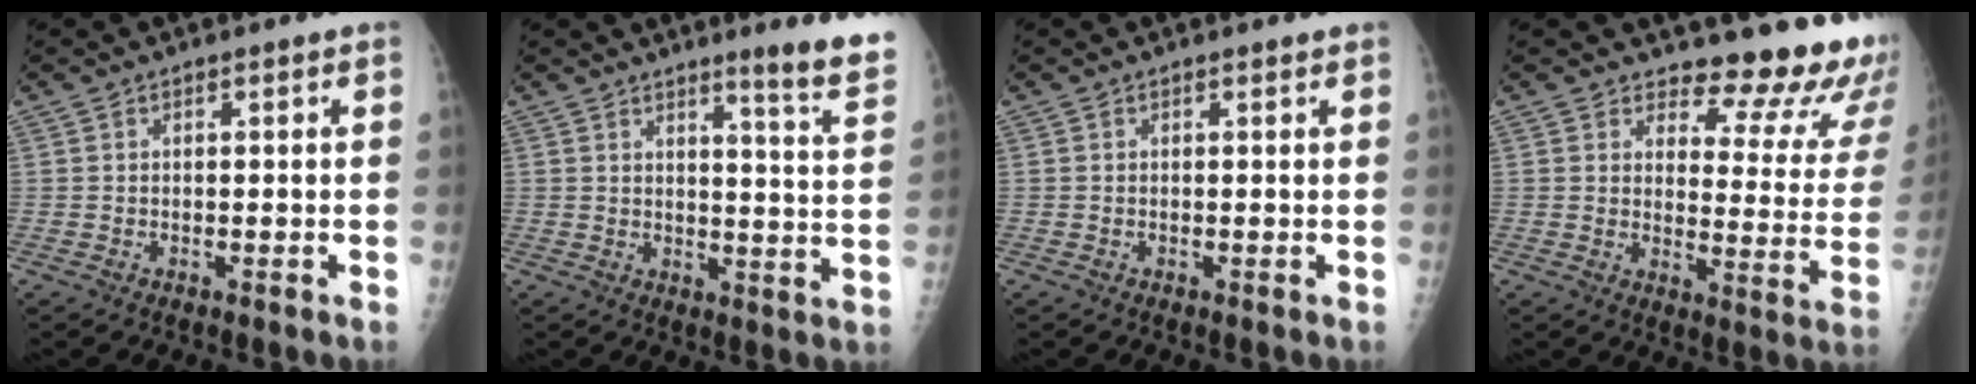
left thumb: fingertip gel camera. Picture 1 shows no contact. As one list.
[{"total": 9.5, "force": [7.2, -0.2, 6.2], "torque": [-0.066, -0.055, 0.081]}, {"total": 0.6, "force": [0.5, 0.1, 0.2], "torque": [-0.005, -0.002, 0.006]}, {"total": 16.9, "force": [15.3, 4.9, 5.2], "torque": [-0.013, -0.157, 0.167]}]